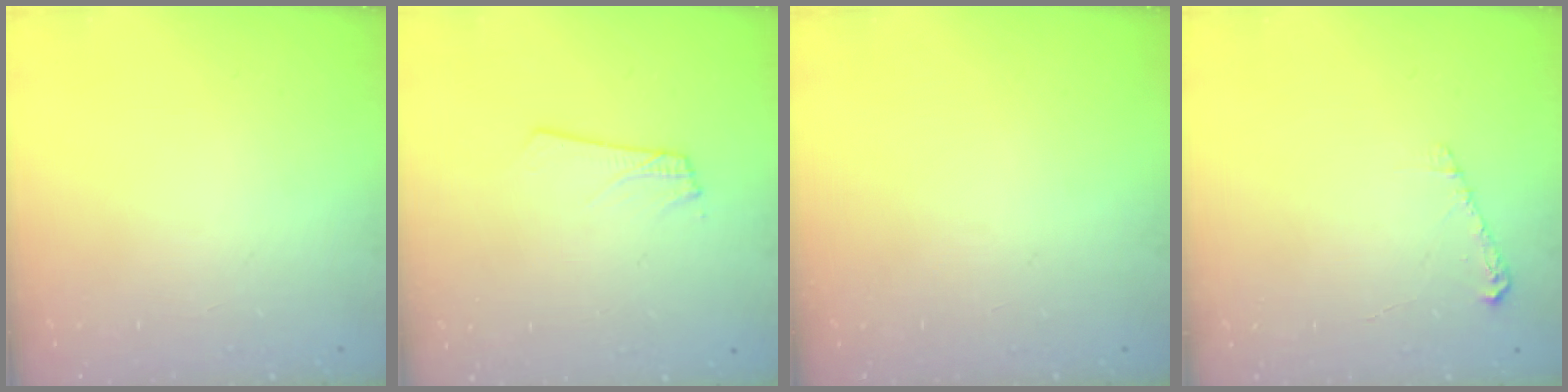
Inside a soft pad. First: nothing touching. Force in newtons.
{"total": 1.8, "press": 1.8, "slide": 0.1}
{"total": 0.0}
{"total": 4.2, "press": 4.2, "slide": 0.5}